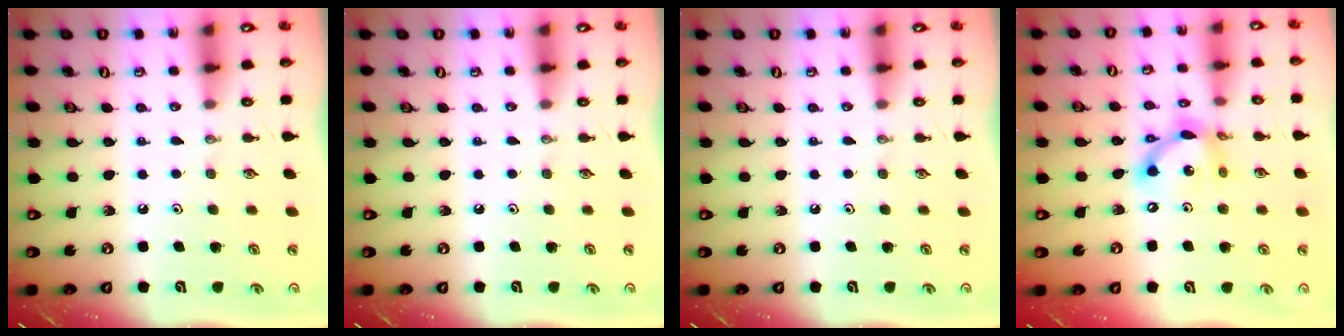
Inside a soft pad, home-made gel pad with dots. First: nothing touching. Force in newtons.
{"total": 0.0}
{"total": 0.0}
{"total": 13.0, "press": 13.0, "slide": 0.6}